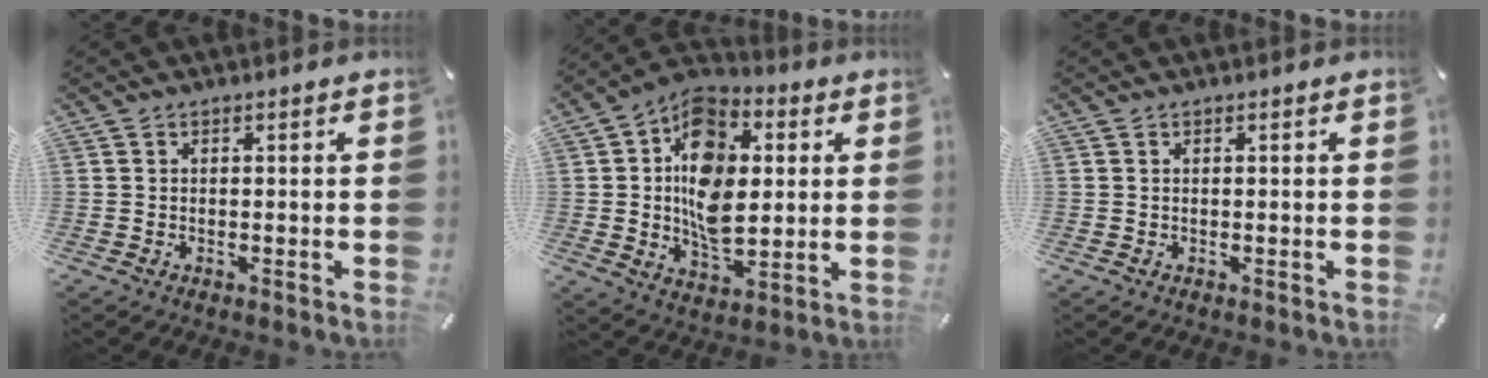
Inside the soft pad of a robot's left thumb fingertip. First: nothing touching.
{"total": 15.9, "force": [2.1, 11.0, 11.3], "torque": [-0.201, -0.007, 0.036]}
{"total": 0.0}